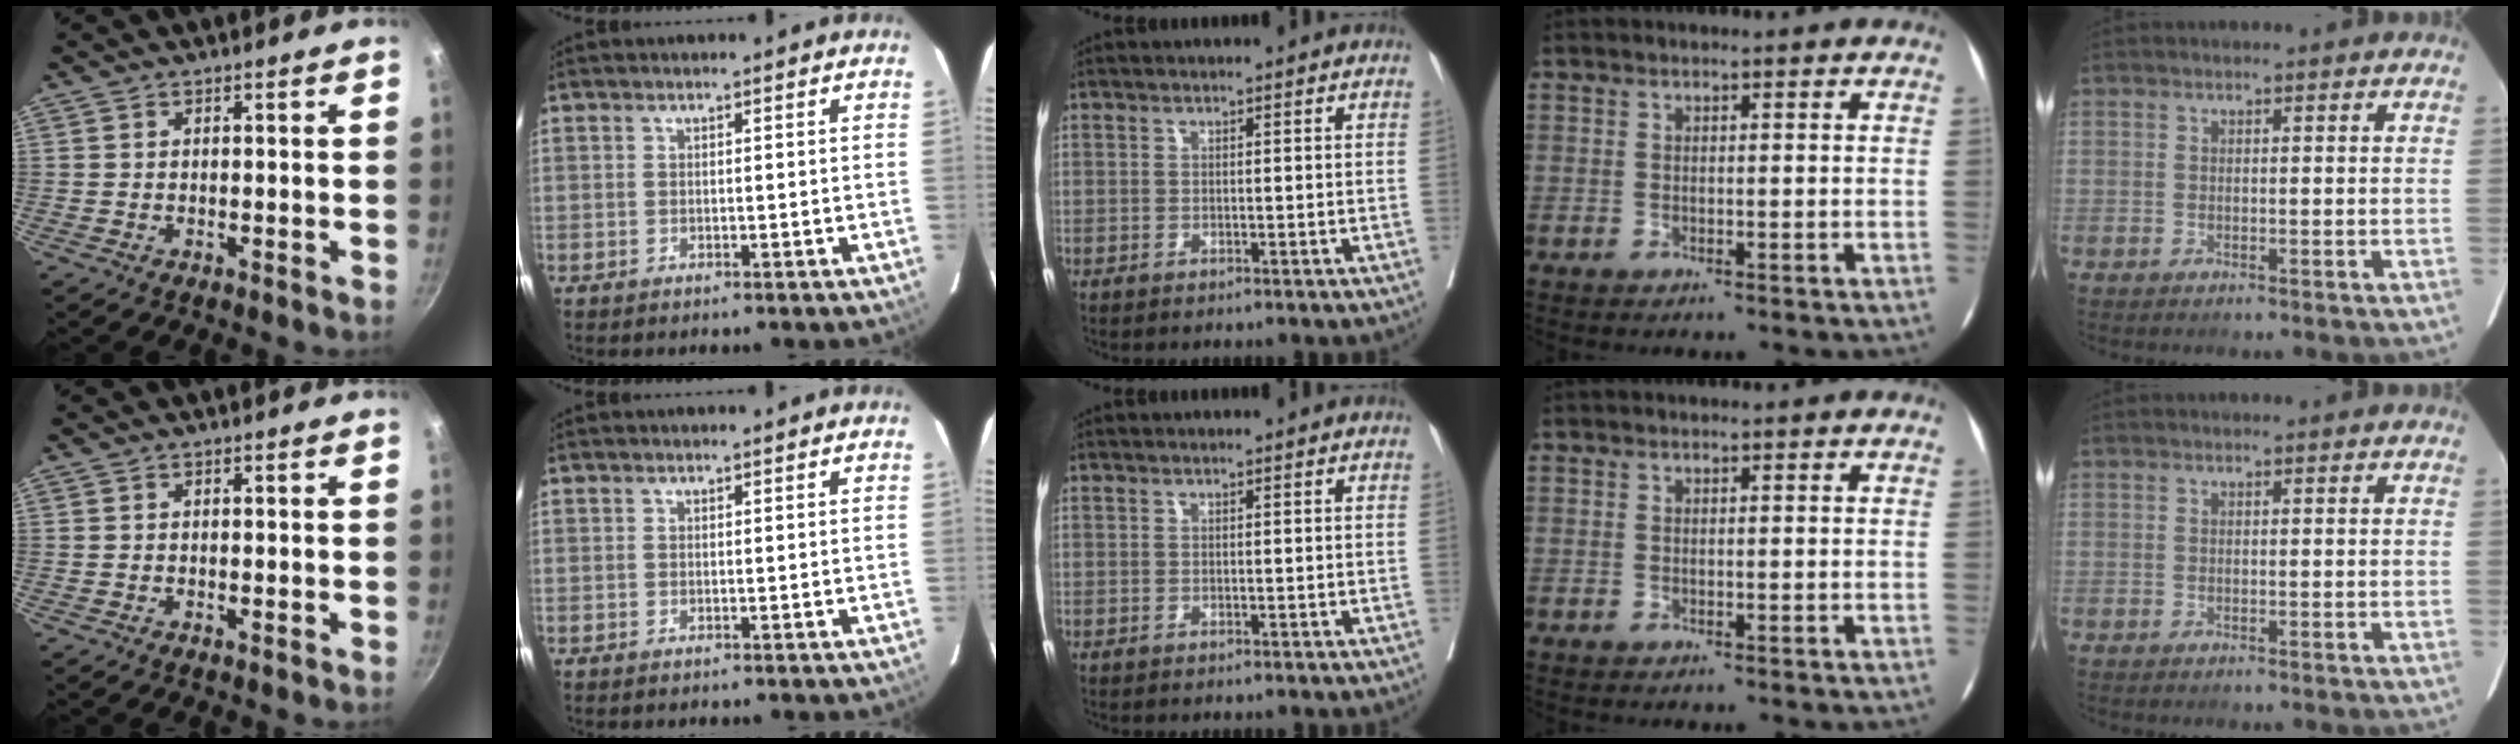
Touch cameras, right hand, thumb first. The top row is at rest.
{}